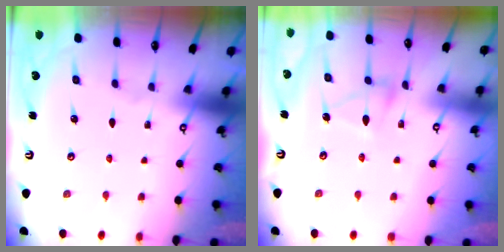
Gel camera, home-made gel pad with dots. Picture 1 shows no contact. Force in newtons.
{"total": 5.9, "press": 5.9, "slide": 0.5}